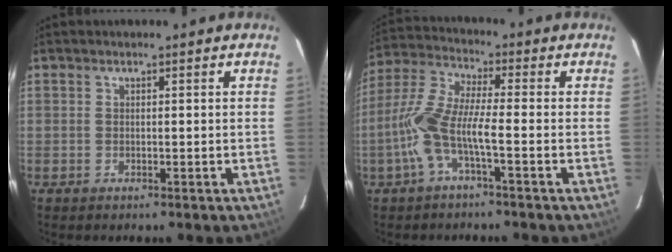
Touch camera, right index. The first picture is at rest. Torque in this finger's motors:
{"motor_torque": [1.12, -0.78, 0.83, 0.21]}